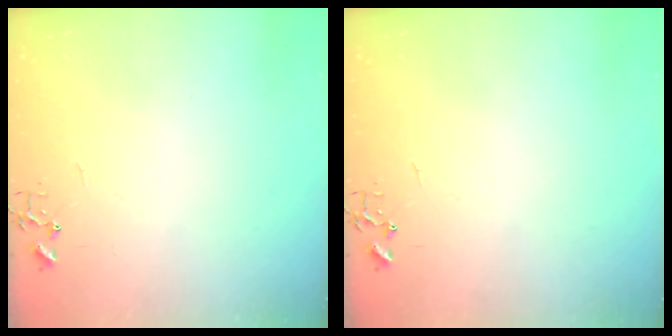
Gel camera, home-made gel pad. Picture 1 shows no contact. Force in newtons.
{"total": 0.0}